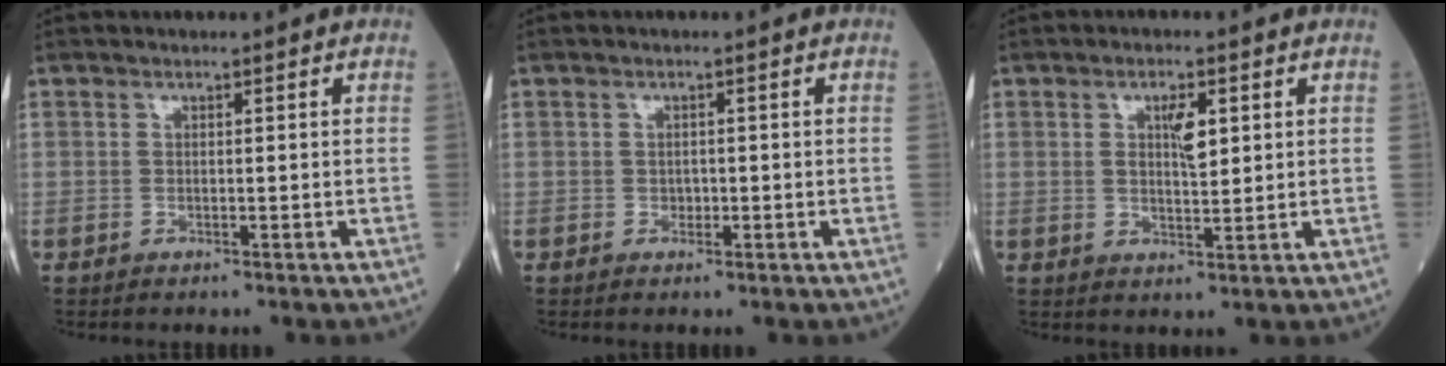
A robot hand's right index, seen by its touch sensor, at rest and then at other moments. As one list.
[{"total": 0.9, "force": [-0.2, 0.8, 0.4], "torque": [-0.004, 0.003, -0.002]}, {"total": 3.9, "force": [1.3, 1.1, 3.6], "torque": [-0.063, 0.003, 0.022]}]